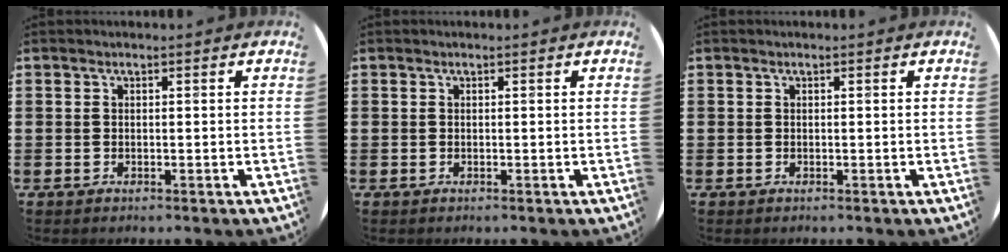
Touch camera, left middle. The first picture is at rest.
{"total": 0.0}
{"total": 0.0}